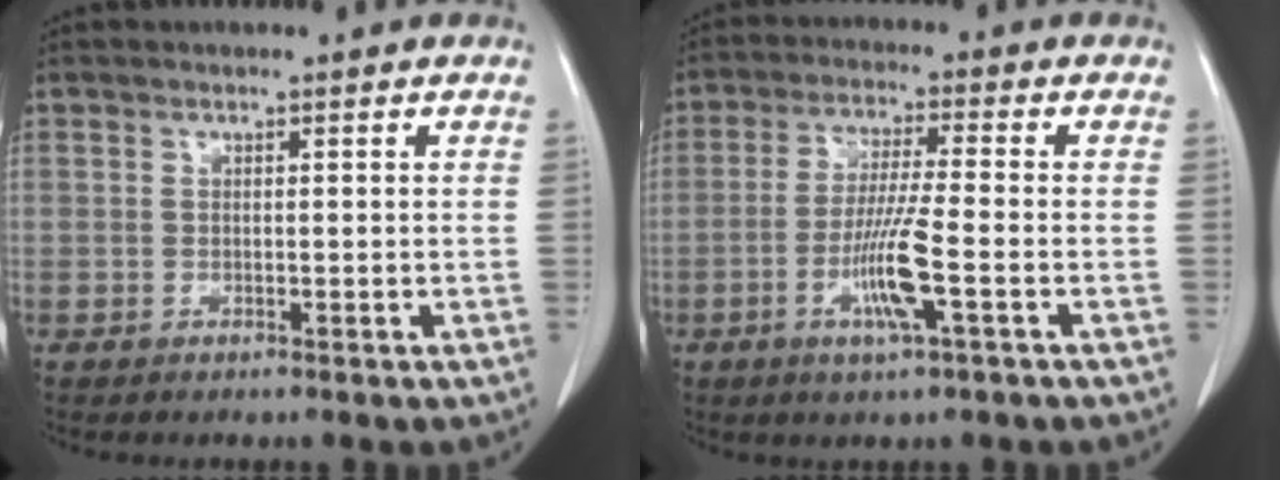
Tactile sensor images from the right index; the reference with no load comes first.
{"total": 8.4, "force": [-2.9, -0.1, 7.9], "torque": [-0.152, -0.011, -0.057]}